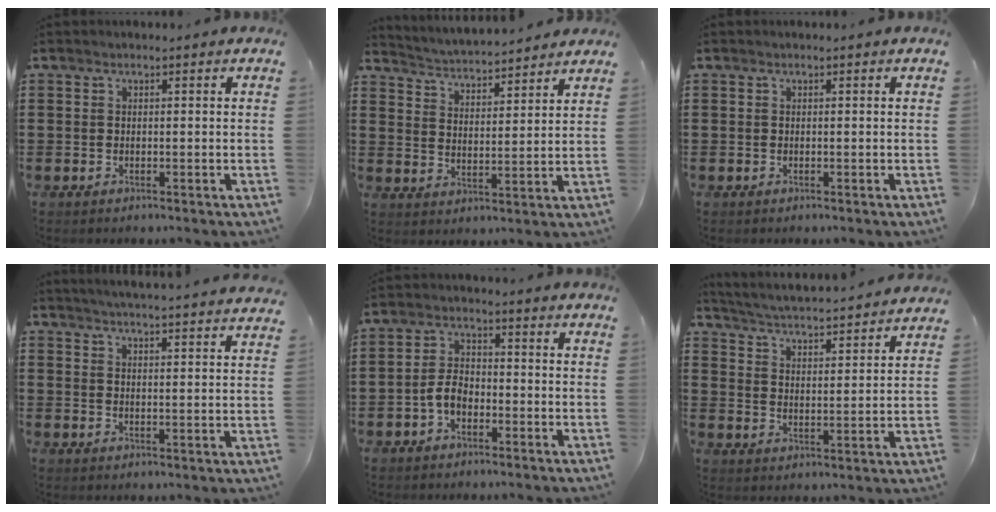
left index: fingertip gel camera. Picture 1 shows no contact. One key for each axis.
{"total": 3.6, "fx": 3.6, "fy": 0.0, "fz": 0.0, "tx": -0.022, "ty": -0.028, "tz": 0.058}
{"total": 0.0}
{"total": 4.3, "fx": 4.2, "fy": -1.0, "fz": 0.5, "tx": -0.024, "ty": -0.031, "tz": 0.072}
{"total": 4.1, "fx": -1.7, "fy": 2.3, "fz": 2.9, "tx": -0.074, "ty": 0.001, "tz": -0.040}
{"total": 3.6, "fx": 3.4, "fy": -0.6, "fz": 0.7, "tx": -0.034, "ty": -0.036, "tz": 0.050}